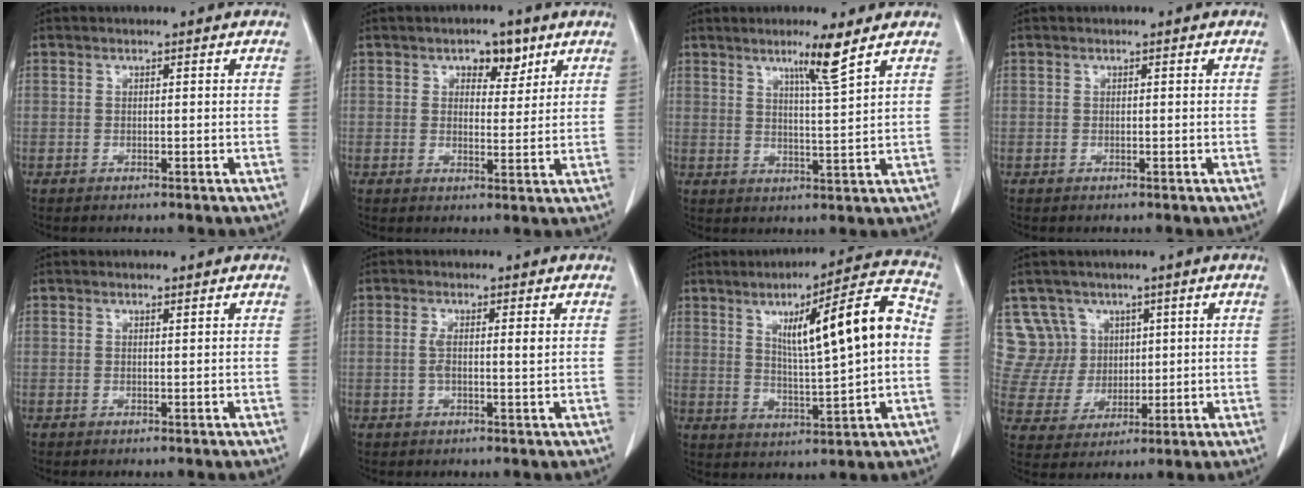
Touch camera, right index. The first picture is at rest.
{"total": 4.4, "force": [2.5, 2.4, 2.6], "torque": [-0.031, 0.005, 0.036]}
{"total": 5.7, "force": [3.7, -1.0, 4.2], "torque": [-0.072, -0.010, 0.065]}
{"total": 0.0}
{"total": 0.0}
{"total": 2.9, "force": [0.3, 0.6, 2.8], "torque": [-0.057, 0.004, 0.006]}
{"total": 14.3, "force": [2.2, 1.2, 14.0], "torque": [-0.210, 0.021, 0.036]}
{"total": 8.5, "force": [4.1, 7.5, -0.1], "torque": [0.000, 0.026, 0.091]}